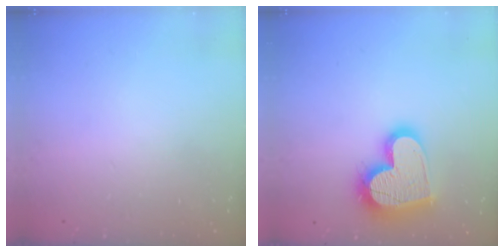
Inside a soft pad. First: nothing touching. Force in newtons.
{"total": 19.3, "press": 19.2, "slide": 1.5}